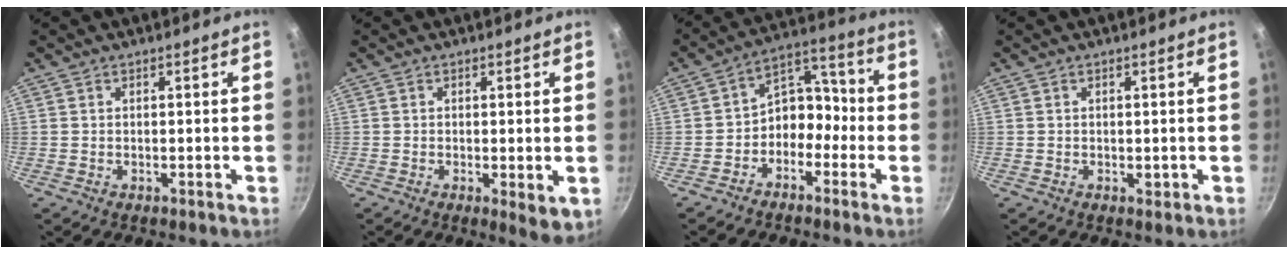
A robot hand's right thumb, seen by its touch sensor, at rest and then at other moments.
{"total": 4.2, "force": [-0.9, 1.2, 4.0], "torque": [-0.058, -0.014, -0.012]}
{"total": 9.1, "force": [-2.8, 6.7, 5.6], "torque": [-0.045, 0.049, -0.063]}
{"total": 0.9, "force": [-0.1, 0.6, 0.6], "torque": [-0.001, -0.001, -0.002]}